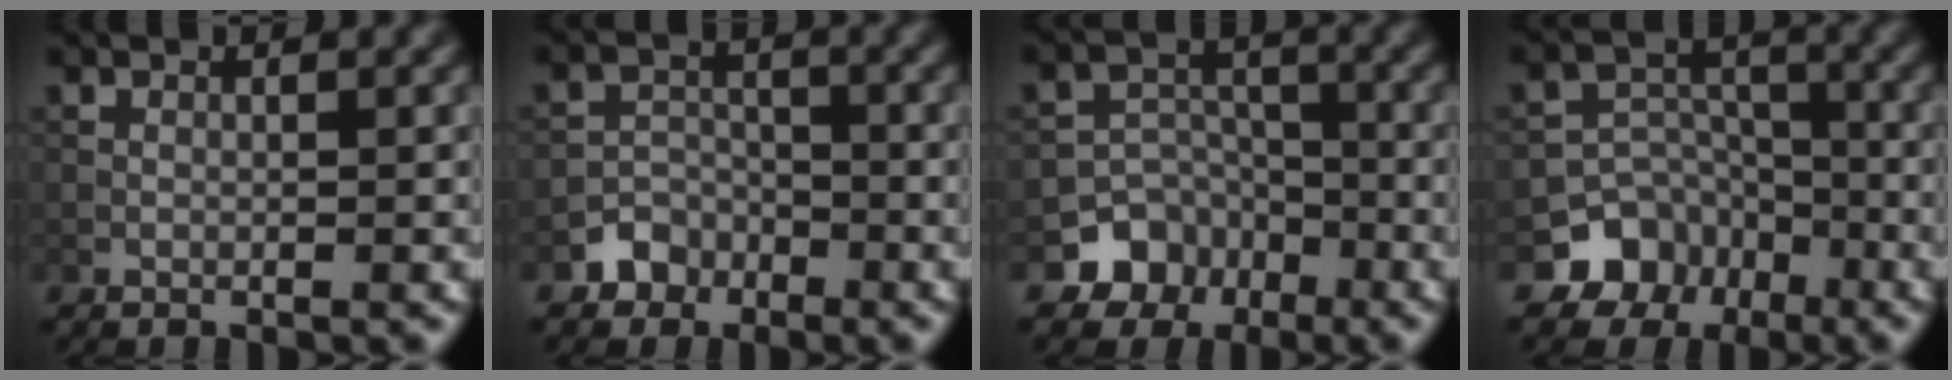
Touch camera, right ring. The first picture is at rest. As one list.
[{"total": 2.6, "force": [-1.8, 1.9, 0.1], "torque": [0.013, 0.007, -0.032]}, {"total": 5.3, "force": [-3.1, 4.3, 0.9], "torque": [0.004, 0.003, -0.061]}, {"total": 7.0, "force": [-4.2, 5.5, 0.9], "torque": [0.006, 0.000, -0.089]}]